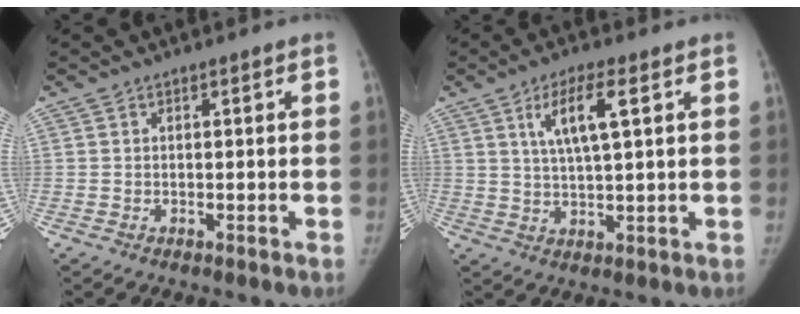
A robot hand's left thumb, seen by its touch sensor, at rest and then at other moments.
{"total": 7.8, "force": [2.9, 1.9, 7.0], "torque": [-0.134, -0.007, 0.056]}